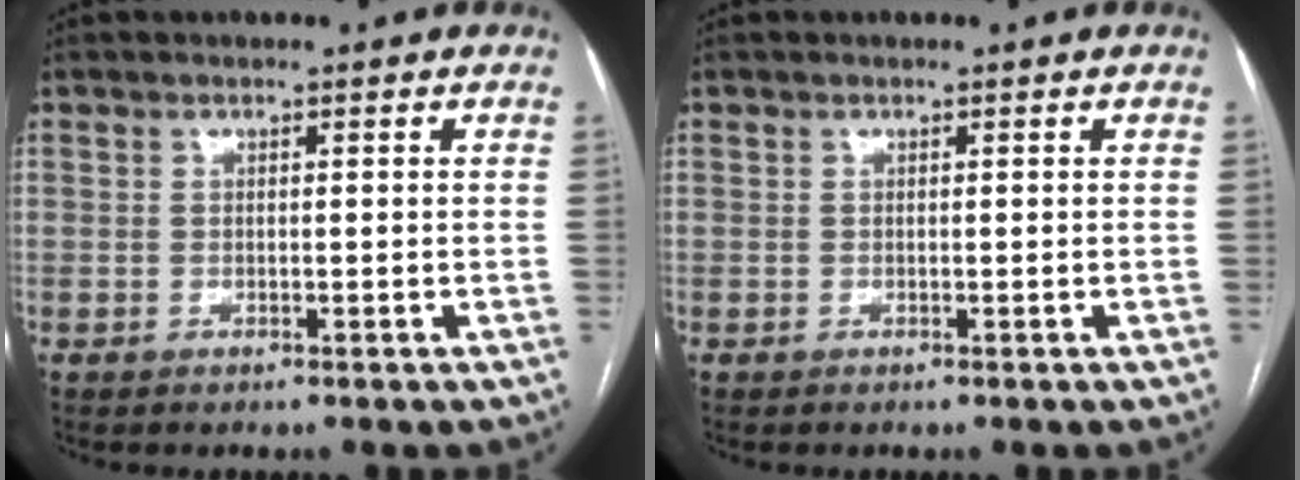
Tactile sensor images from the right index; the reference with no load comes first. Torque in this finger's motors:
{"motor_torque": [0.63, 0.60, -0.01, 0.01]}